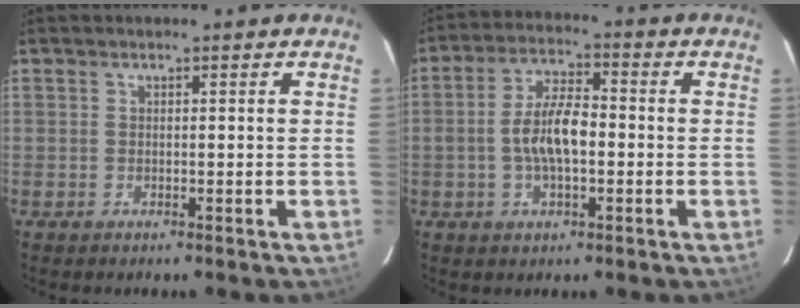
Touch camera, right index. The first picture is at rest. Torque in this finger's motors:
{"motor_torque": [0.62, -0.39, 0.61, 0.17]}